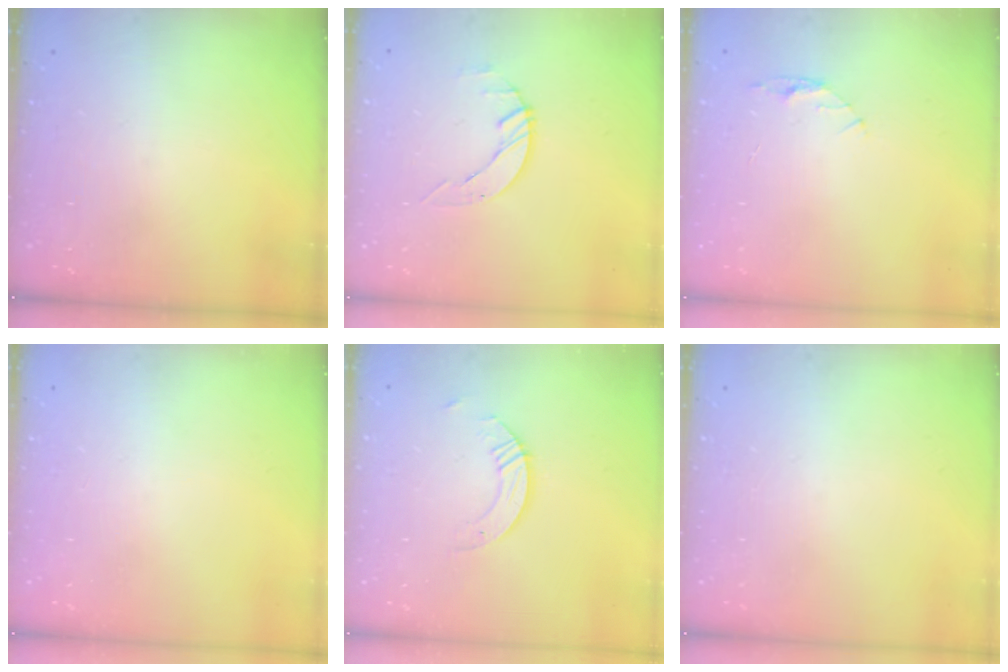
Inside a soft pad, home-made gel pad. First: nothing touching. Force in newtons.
{"total": 2.6, "press": 2.6, "slide": 0.3}
{"total": 4.3, "press": 4.3, "slide": 0.5}
{"total": 0.0}
{"total": 3.7, "press": 3.7, "slide": 0.3}
{"total": 0.0}